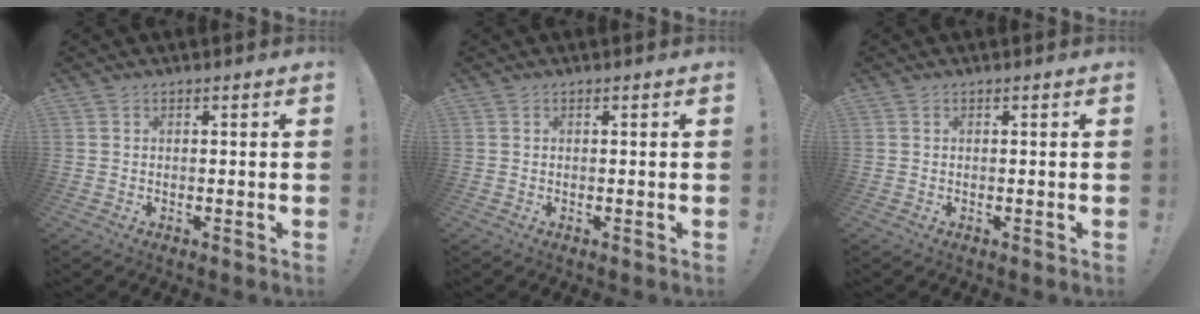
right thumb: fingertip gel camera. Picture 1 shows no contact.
{"total": 0.0}
{"total": 0.0}